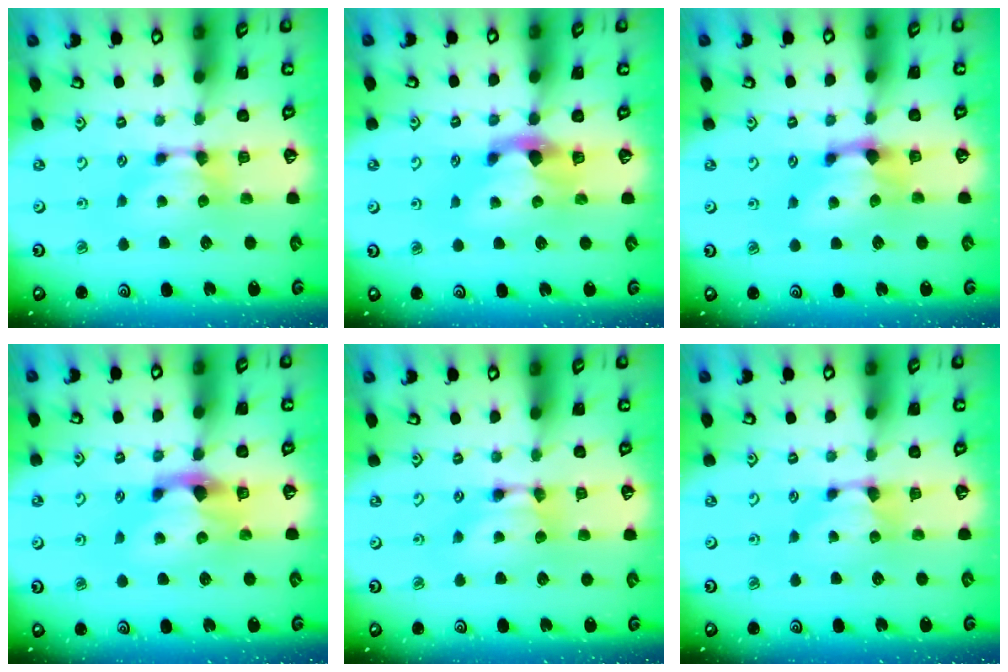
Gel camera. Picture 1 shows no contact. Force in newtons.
{"total": 2.9, "press": 2.5, "slide": 1.5}
{"total": 1.4, "press": 0.9, "slide": 1.1}
{"total": 3.0, "press": 2.7, "slide": 1.3}
{"total": 1.6, "press": 1.6, "slide": 0.1}
{"total": 0.8, "press": 0.2, "slide": 0.8}